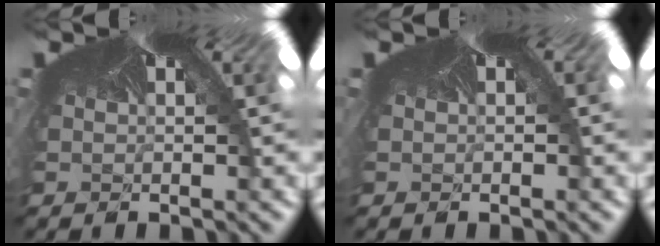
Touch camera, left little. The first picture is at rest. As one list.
[{"total": 0.7, "force": [0.1, 0.4, 0.5], "torque": [-0.008, 0.003, -0.001]}]